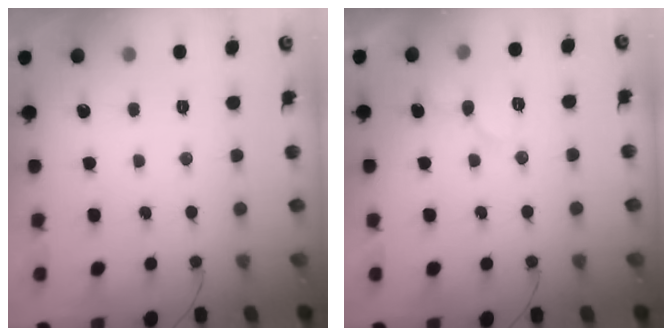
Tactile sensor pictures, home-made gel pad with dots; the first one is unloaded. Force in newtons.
{"total": 7.0, "press": 7.0, "slide": 0.4}